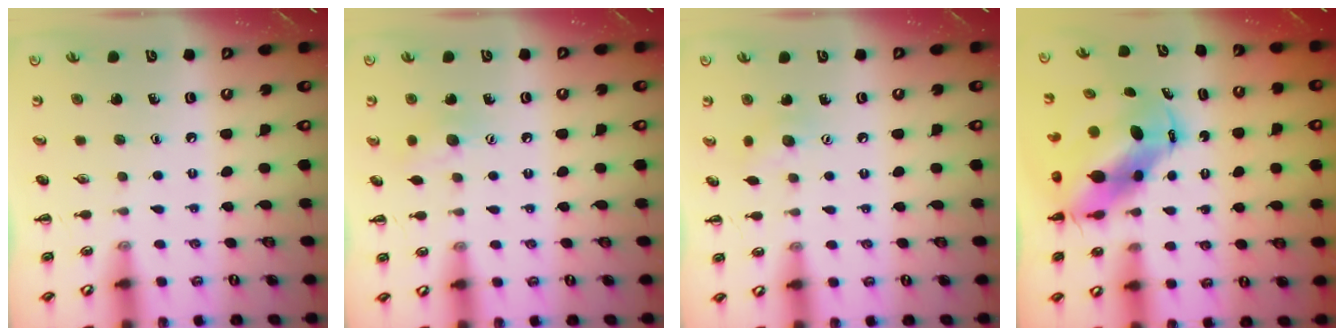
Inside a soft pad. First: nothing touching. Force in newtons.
{"total": 8.3, "press": 8.2, "slide": 1.3}
{"total": 5.5, "press": 5.5, "slide": 1.0}
{"total": 9.6, "press": 9.3, "slide": 2.5}